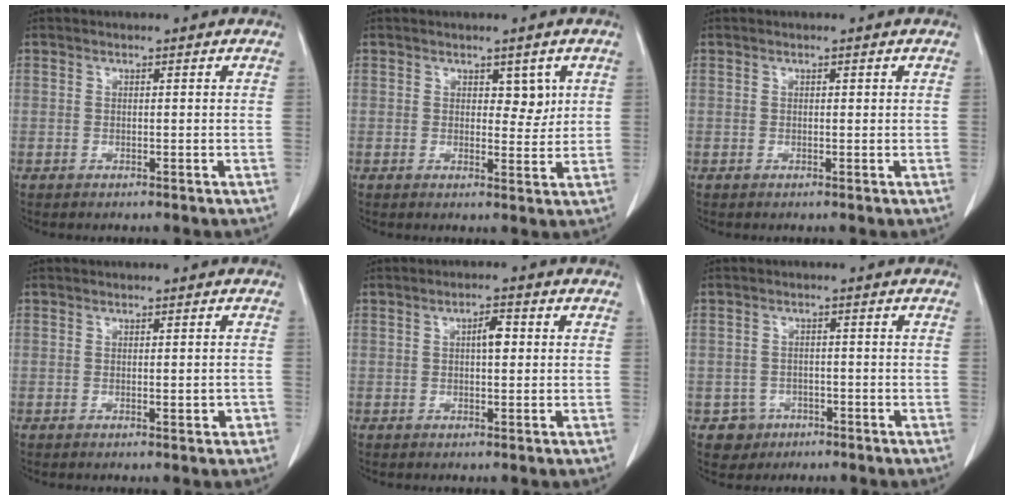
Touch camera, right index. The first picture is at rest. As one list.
[{"total": 2.9, "force": [1.2, 1.7, 2.0], "torque": [-0.018, -0.005, 0.016]}, {"total": 0.0}, {"total": 1.6, "force": [-0.4, 0.6, 1.4], "torque": [-0.017, -0.001, -0.002]}, {"total": 2.7, "force": [0.5, 0.9, 2.5], "torque": [-0.043, 0.004, 0.006]}, {"total": 3.6, "force": [-1.7, 3.2, -0.2], "torque": [0.010, 0.014, -0.026]}]